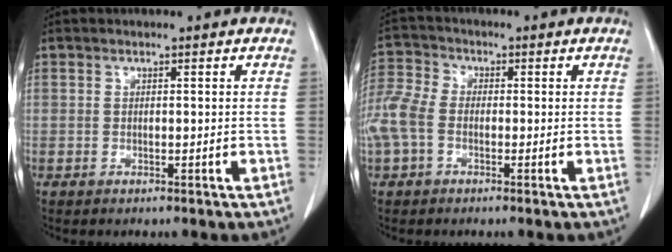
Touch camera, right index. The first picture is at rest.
{"total": 12.2, "force": [-2.0, 9.3, 7.5], "torque": [-0.226, 0.024, -0.041]}